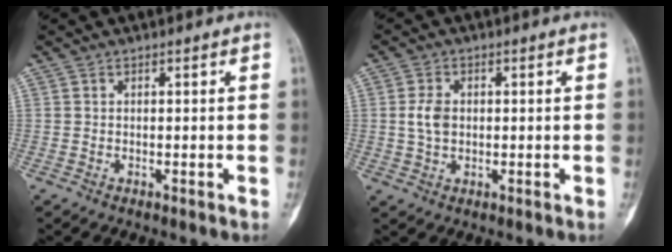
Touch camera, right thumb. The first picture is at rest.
{"total": 4.0, "force": [0.2, 2.8, 2.9], "torque": [-0.054, 0.004, 0.003]}